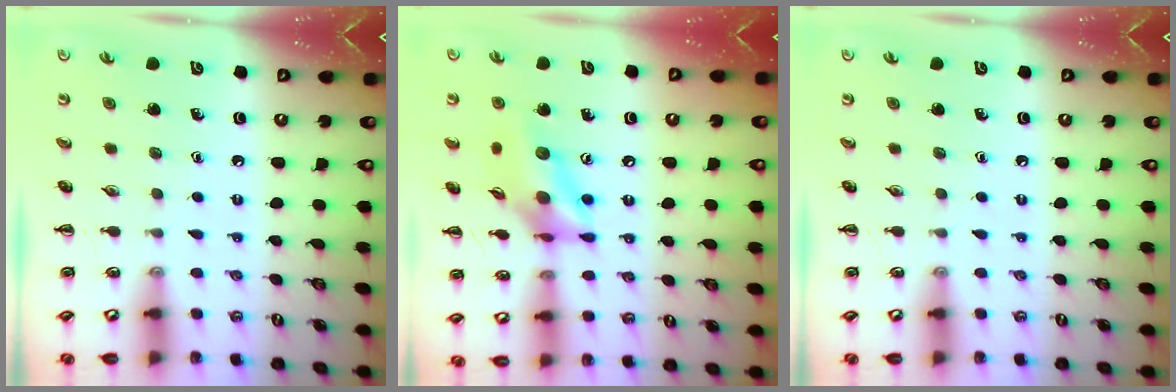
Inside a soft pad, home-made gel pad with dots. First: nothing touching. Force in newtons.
{"total": 13.9, "press": 13.4, "slide": 3.5}
{"total": 0.0}